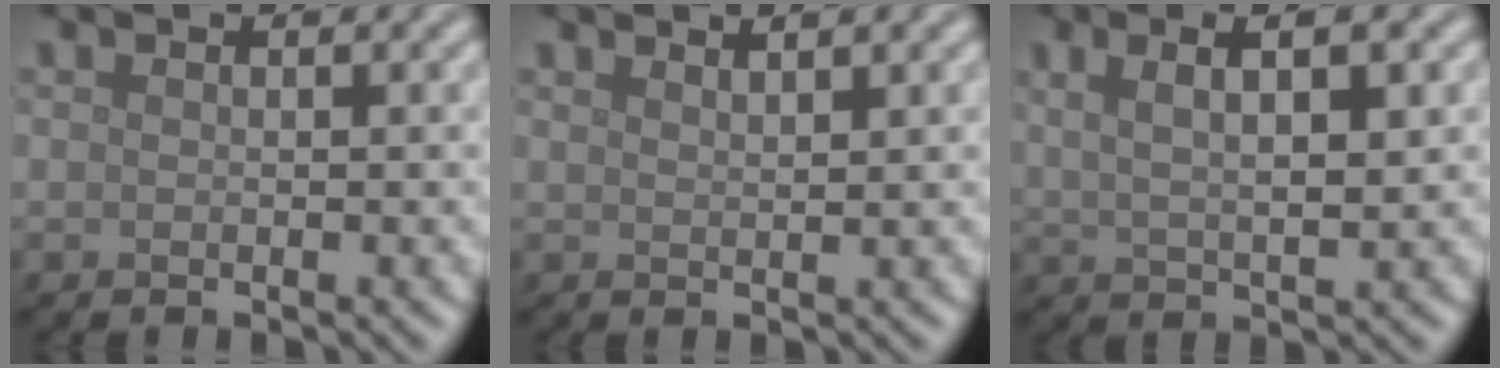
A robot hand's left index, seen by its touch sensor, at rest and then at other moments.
{"total": 1.8, "force": [1.5, 0.5, 0.9], "torque": [0.000, 0.007, 0.011]}
{"total": 5.4, "force": [2.1, 1.6, 4.7], "torque": [-0.072, 0.002, 0.030]}